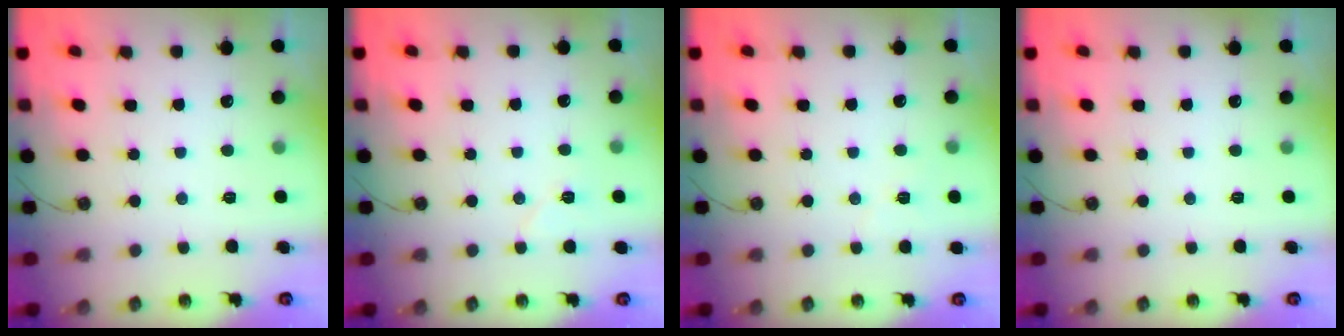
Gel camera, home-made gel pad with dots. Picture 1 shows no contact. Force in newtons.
{"total": 5.3, "press": 5.1, "slide": 1.5}
{"total": 2.9, "press": 2.7, "slide": 0.9}
{"total": 0.0}